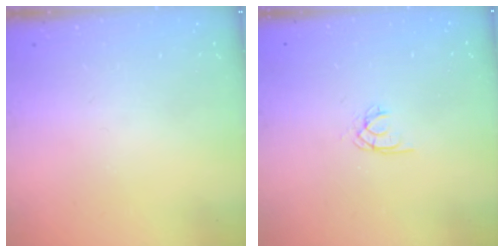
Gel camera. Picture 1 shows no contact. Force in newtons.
{"total": 1.9, "press": 1.9, "slide": 0.2}